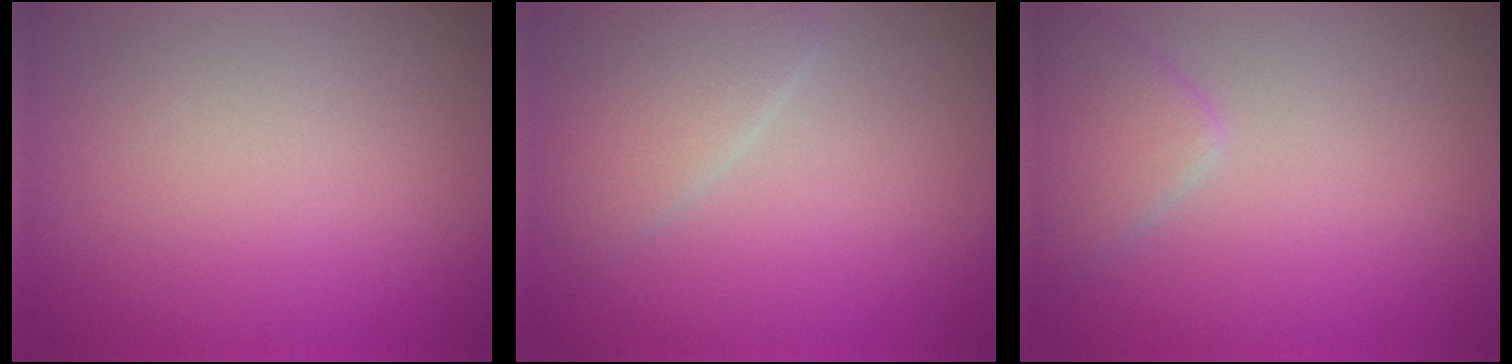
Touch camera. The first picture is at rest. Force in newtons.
{"total": 3.0, "press": 3.0, "slide": 0.1}
{"total": 2.8, "press": 2.8, "slide": 0.1}